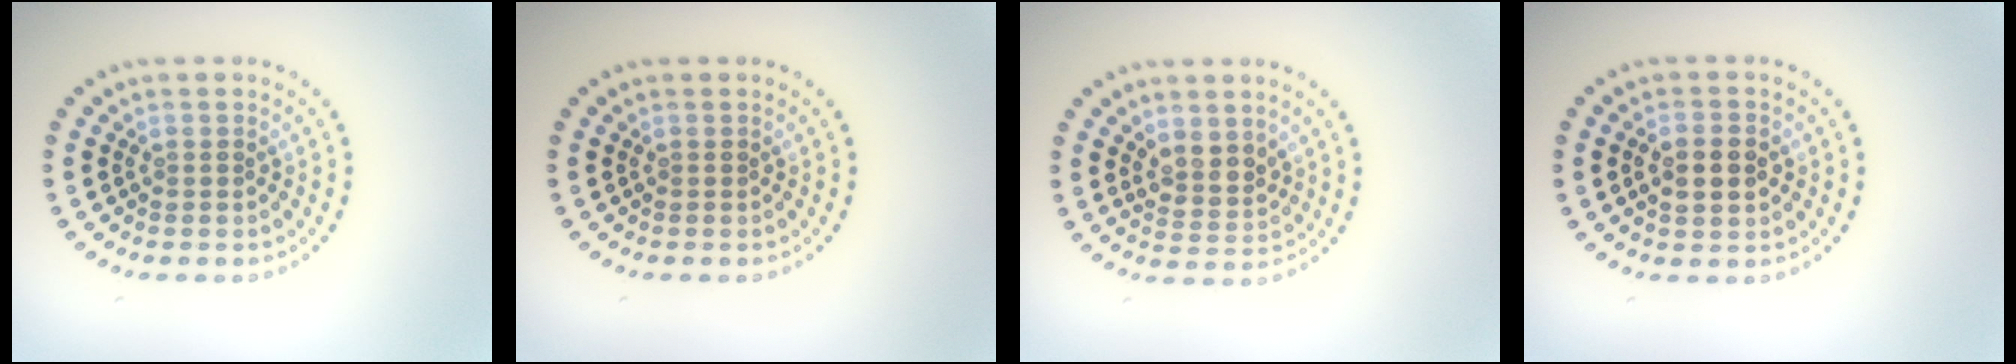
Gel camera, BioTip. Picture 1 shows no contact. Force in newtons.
{"total": 0.0}
{"total": 2.4, "press": 2.1, "slide": 1.2}
{"total": 2.9, "press": 2.9, "slide": 0.1}